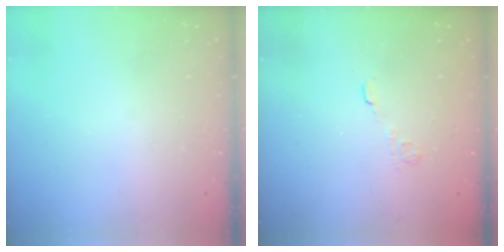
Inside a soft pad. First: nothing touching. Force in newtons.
{"total": 2.7, "press": 2.3, "slide": 1.4}